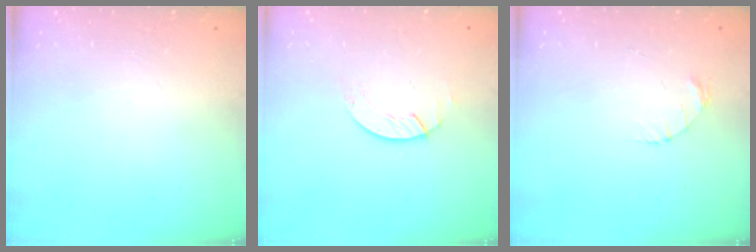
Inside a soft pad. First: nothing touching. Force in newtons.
{"total": 1.4, "press": 1.4, "slide": 0.2}
{"total": 1.4, "press": 1.4, "slide": 0.2}